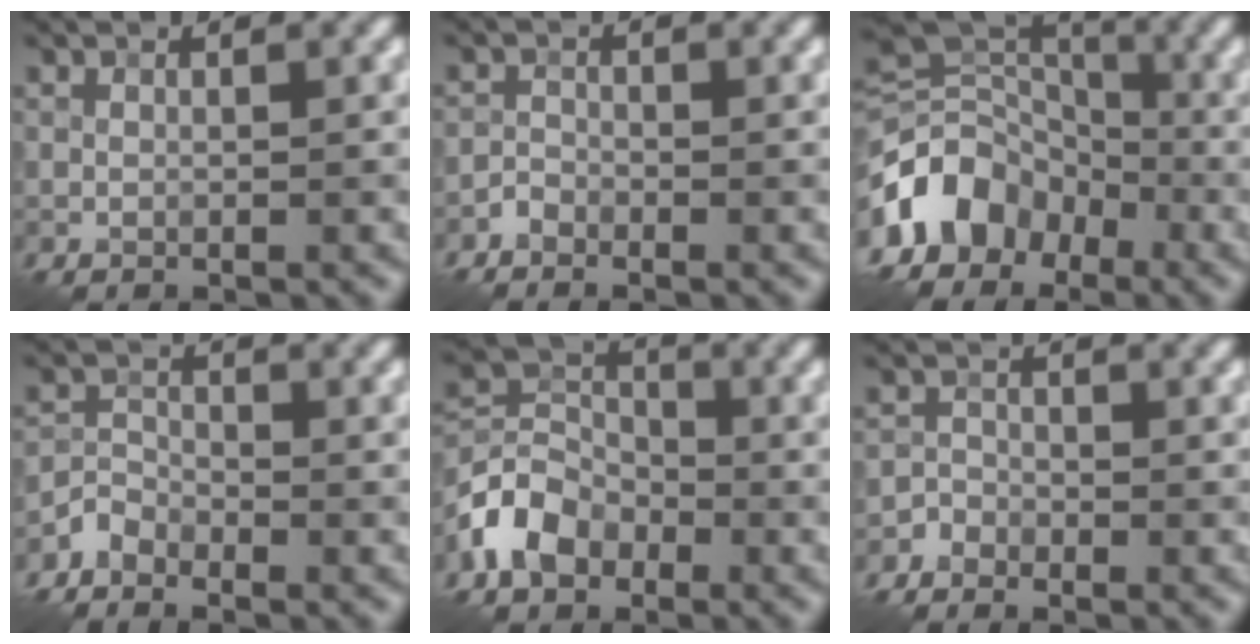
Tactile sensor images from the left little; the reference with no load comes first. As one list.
[{"total": 1.1, "force": [-1.0, 0.3, 0.2], "torque": [-0.002, 0.006, -0.024]}, {"total": 9.0, "force": [-4.4, 6.7, 4.2], "torque": [-0.086, 0.008, -0.102]}, {"total": 2.1, "force": [-1.9, 0.8, 0.4], "torque": [-0.009, 0.006, -0.047]}, {"total": 4.7, "force": [-2.7, 3.3, 2.0], "torque": [-0.044, 0.005, -0.067]}, {"total": 1.6, "force": [-1.5, 0.6, 0.0], "torque": [-0.001, 0.010, -0.031]}]